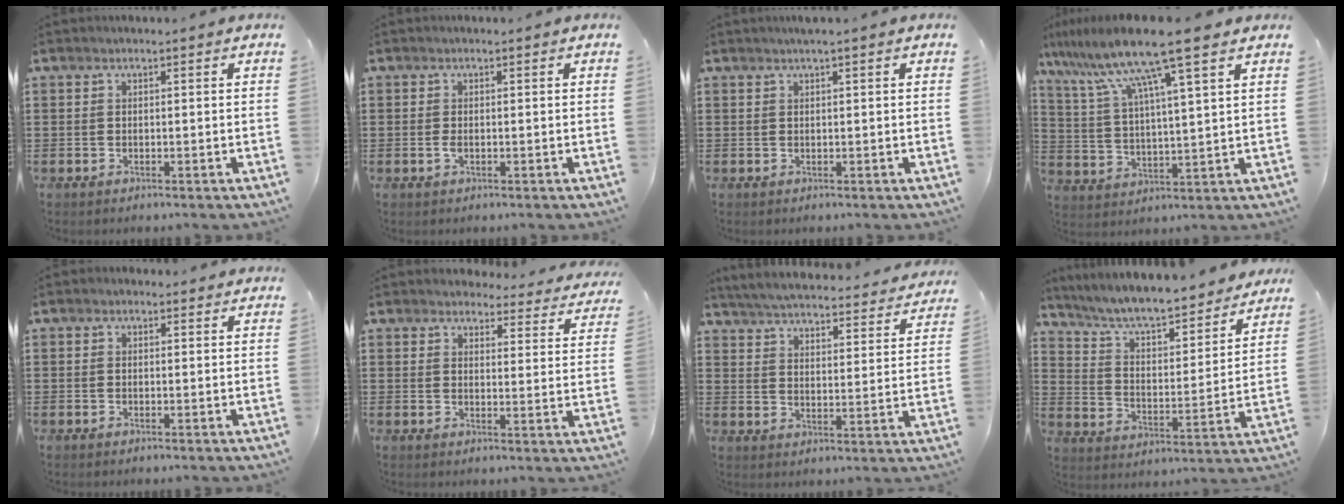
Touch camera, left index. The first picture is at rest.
{"total": 1.0, "force": [-0.4, 0.3, 0.9], "torque": [-0.018, -0.002, -0.007]}
{"total": 0.8, "force": [0.5, -0.1, 0.7], "torque": [-0.012, -0.001, 0.009]}
{"total": 12.4, "force": [9.1, -0.4, 8.3], "torque": [-0.192, -0.035, 0.148]}
{"total": 0.7, "force": [0.4, 0.5, 0.3], "torque": [-0.008, 0.004, 0.008]}
{"total": 3.8, "force": [3.7, 0.7, 0.5], "torque": [-0.021, -0.021, 0.064]}
{"total": 4.8, "force": [4.8, -0.2, 0.8], "torque": [-0.041, -0.039, 0.078]}
{"total": 6.7, "force": [6.3, 0.4, 2.4], "torque": [-0.075, -0.050, 0.103]}